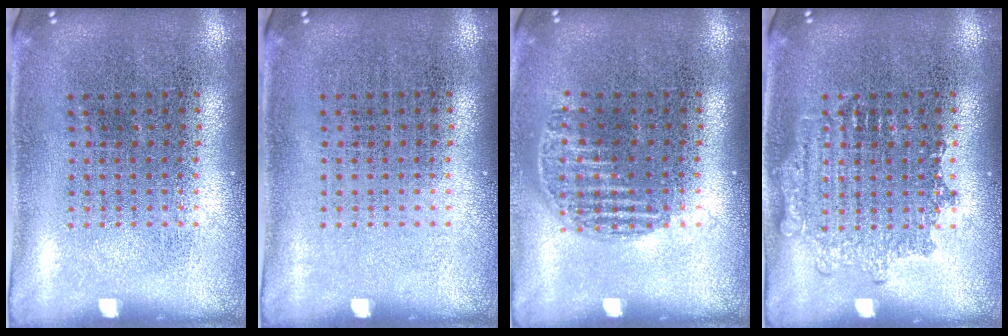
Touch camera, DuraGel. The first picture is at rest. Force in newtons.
{"total": 0.0}
{"total": 1.0, "press": 0.9, "slide": 0.5}
{"total": 1.8, "press": 1.8, "slide": 0.3}